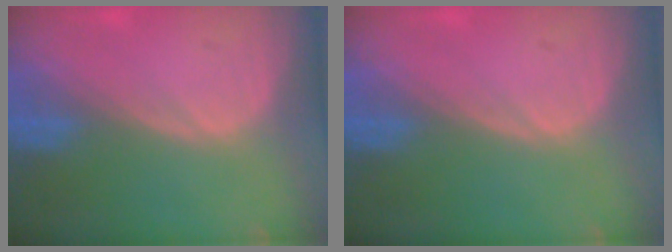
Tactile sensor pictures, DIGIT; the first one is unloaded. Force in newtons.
{"total": 0.0}